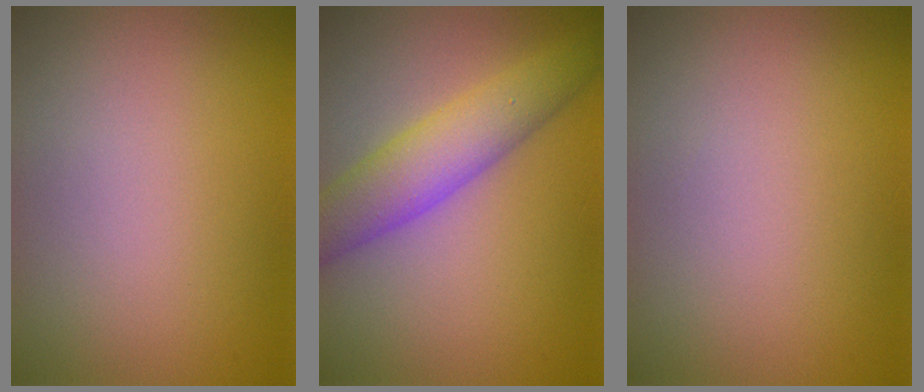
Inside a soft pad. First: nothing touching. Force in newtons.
{"total": 5.1, "press": 5.1, "slide": 0.2}
{"total": 0.0}